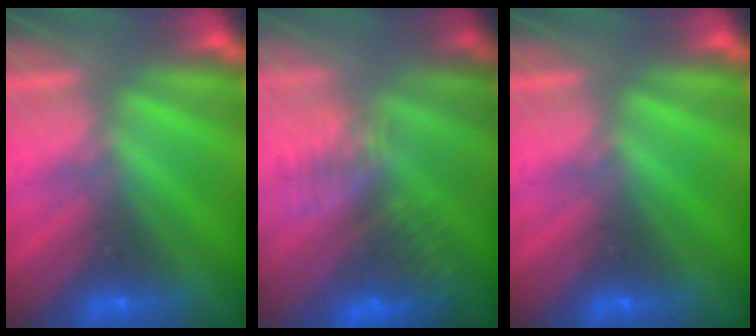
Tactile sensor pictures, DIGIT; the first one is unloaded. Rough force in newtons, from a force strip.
{"total": 5.9}
{"total": 0.0}